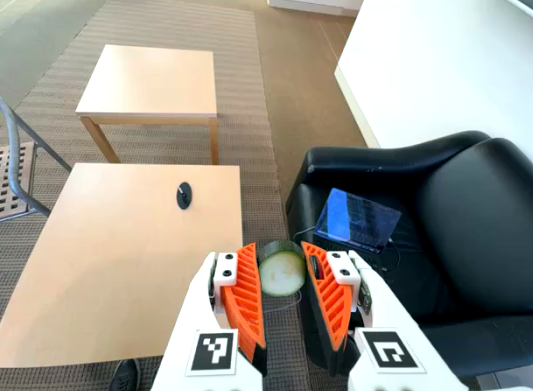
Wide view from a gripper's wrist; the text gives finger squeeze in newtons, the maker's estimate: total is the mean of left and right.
{"total": 9.1, "left": 9.1, "right": 9.2}